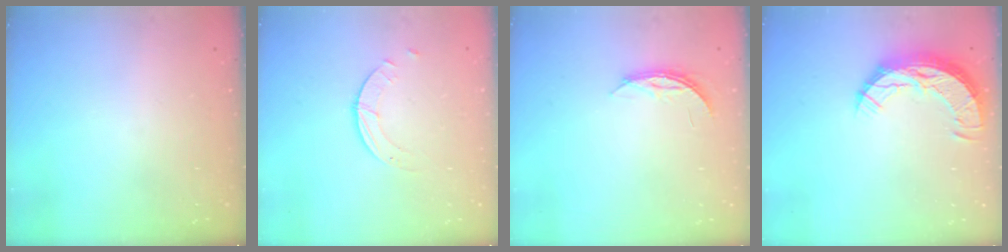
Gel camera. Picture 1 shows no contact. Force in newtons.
{"total": 1.4, "press": 1.4, "slide": 0.2}
{"total": 3.9, "press": 3.9, "slide": 0.4}
{"total": 10.6, "press": 10.5, "slide": 0.8}